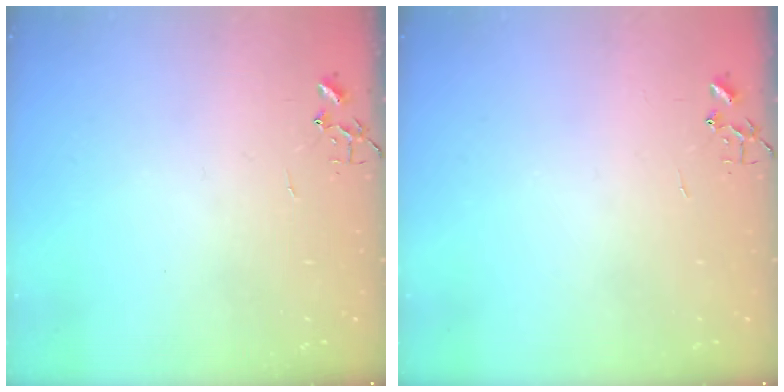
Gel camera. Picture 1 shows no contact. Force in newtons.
{"total": 0.0}